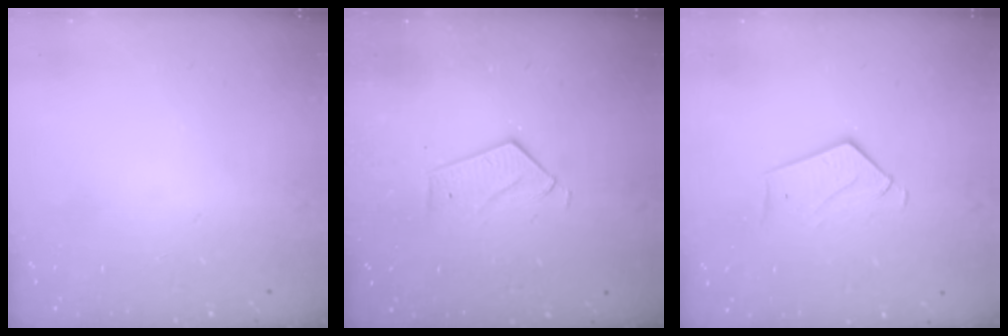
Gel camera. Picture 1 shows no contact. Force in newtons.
{"total": 3.2, "press": 3.1, "slide": 0.2}
{"total": 2.8, "press": 2.8, "slide": 0.2}